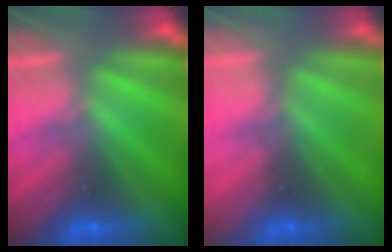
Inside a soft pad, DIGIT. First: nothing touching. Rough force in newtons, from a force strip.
{"total": 2.4}